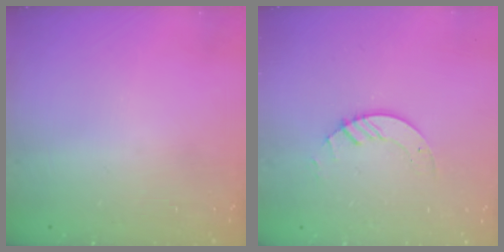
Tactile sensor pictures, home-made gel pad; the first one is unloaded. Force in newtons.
{"total": 2.6, "press": 2.6, "slide": 0.3}